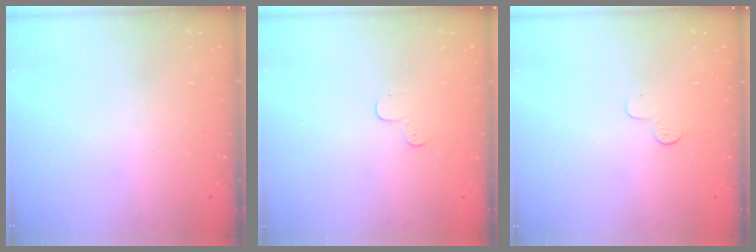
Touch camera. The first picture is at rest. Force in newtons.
{"total": 3.2, "press": 3.2, "slide": 0.3}
{"total": 3.6, "press": 3.5, "slide": 0.3}